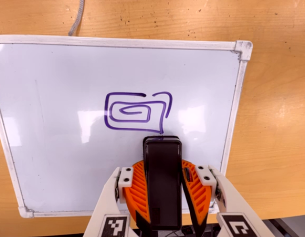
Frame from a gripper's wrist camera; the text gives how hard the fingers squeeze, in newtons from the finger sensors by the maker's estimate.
{"total": 8.1, "left": 6.2, "right": 10.0}